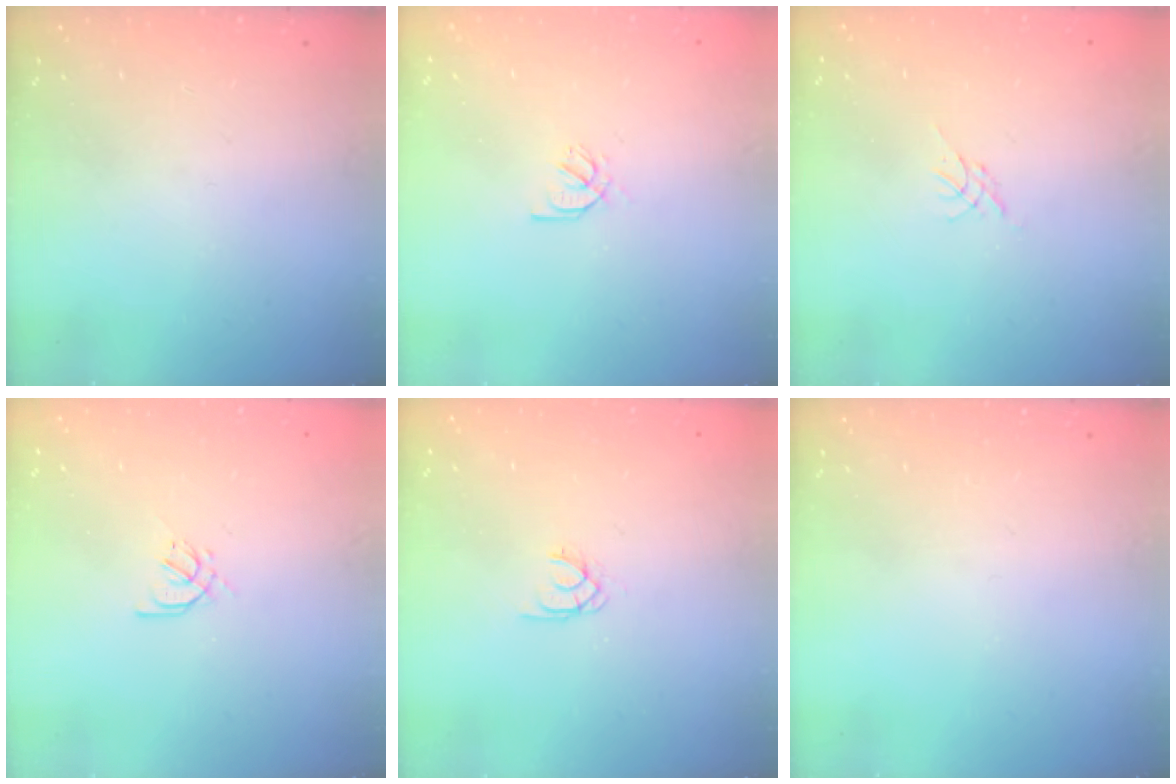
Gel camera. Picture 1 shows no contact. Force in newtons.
{"total": 2.2, "press": 2.2, "slide": 0.0}
{"total": 0.0}
{"total": 2.4, "press": 2.4, "slide": 0.6}
{"total": 1.5, "press": 1.4, "slide": 0.2}
{"total": 0.0}